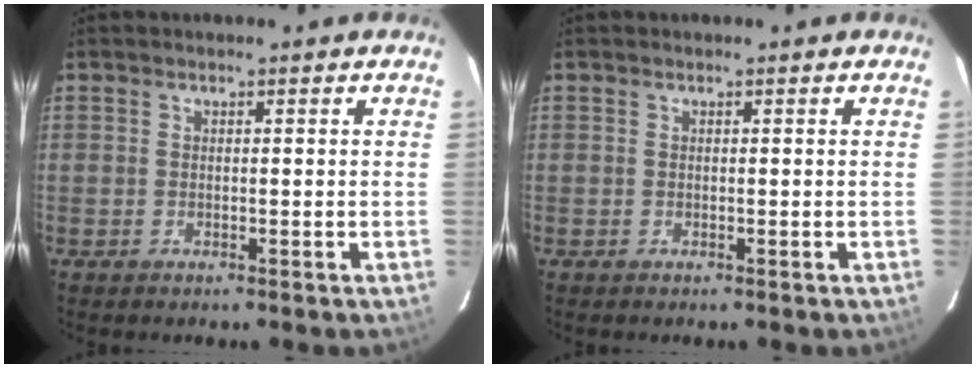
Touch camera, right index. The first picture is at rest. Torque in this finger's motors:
{"motor_torque": [0.01, -0.01, 0.00, 0.00]}